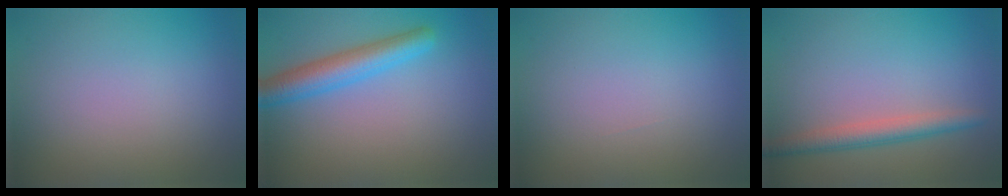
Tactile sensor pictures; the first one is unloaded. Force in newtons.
{"total": 4.2, "press": 4.2, "slide": 0.1}
{"total": 0.0}
{"total": 2.7, "press": 2.7, "slide": 0.2}